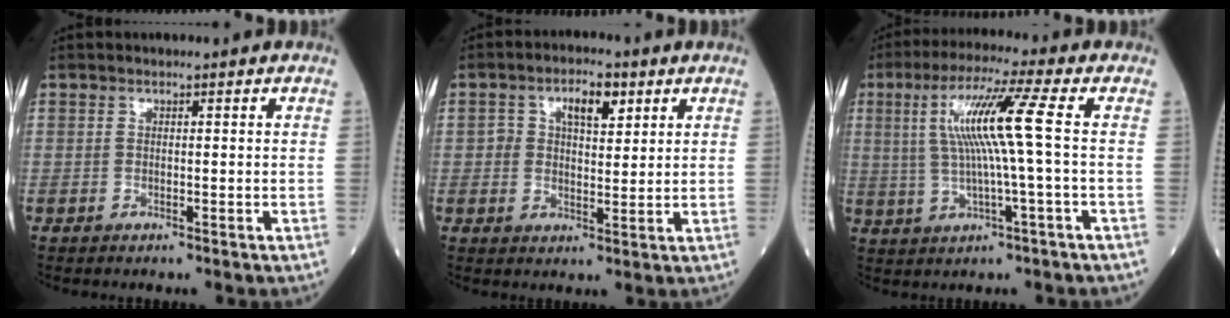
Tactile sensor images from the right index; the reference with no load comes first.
{"total": 5.5, "force": [2.2, 2.7, 4.2], "torque": [-0.069, 0.016, 0.037]}
{"total": 10.1, "force": [1.4, -1.0, 10.0], "torque": [-0.195, 0.013, 0.027]}